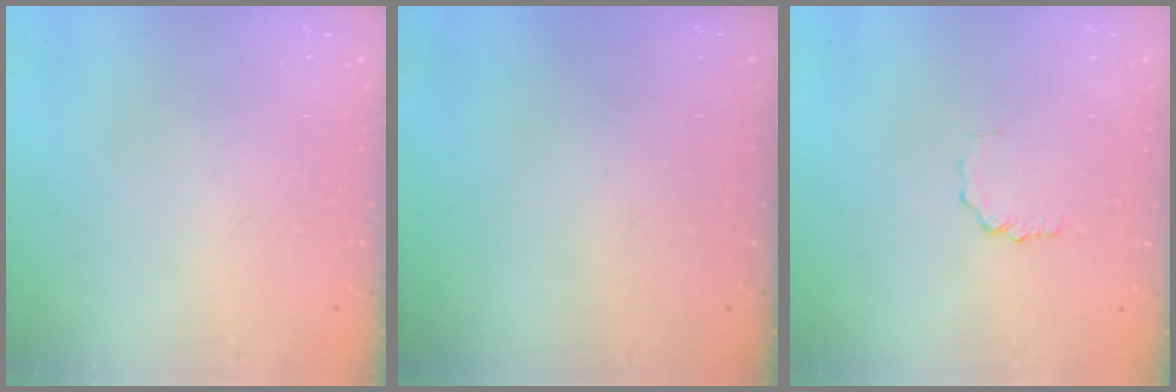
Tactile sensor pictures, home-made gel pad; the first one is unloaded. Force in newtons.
{"total": 0.0}
{"total": 1.4, "press": 1.4, "slide": 0.2}